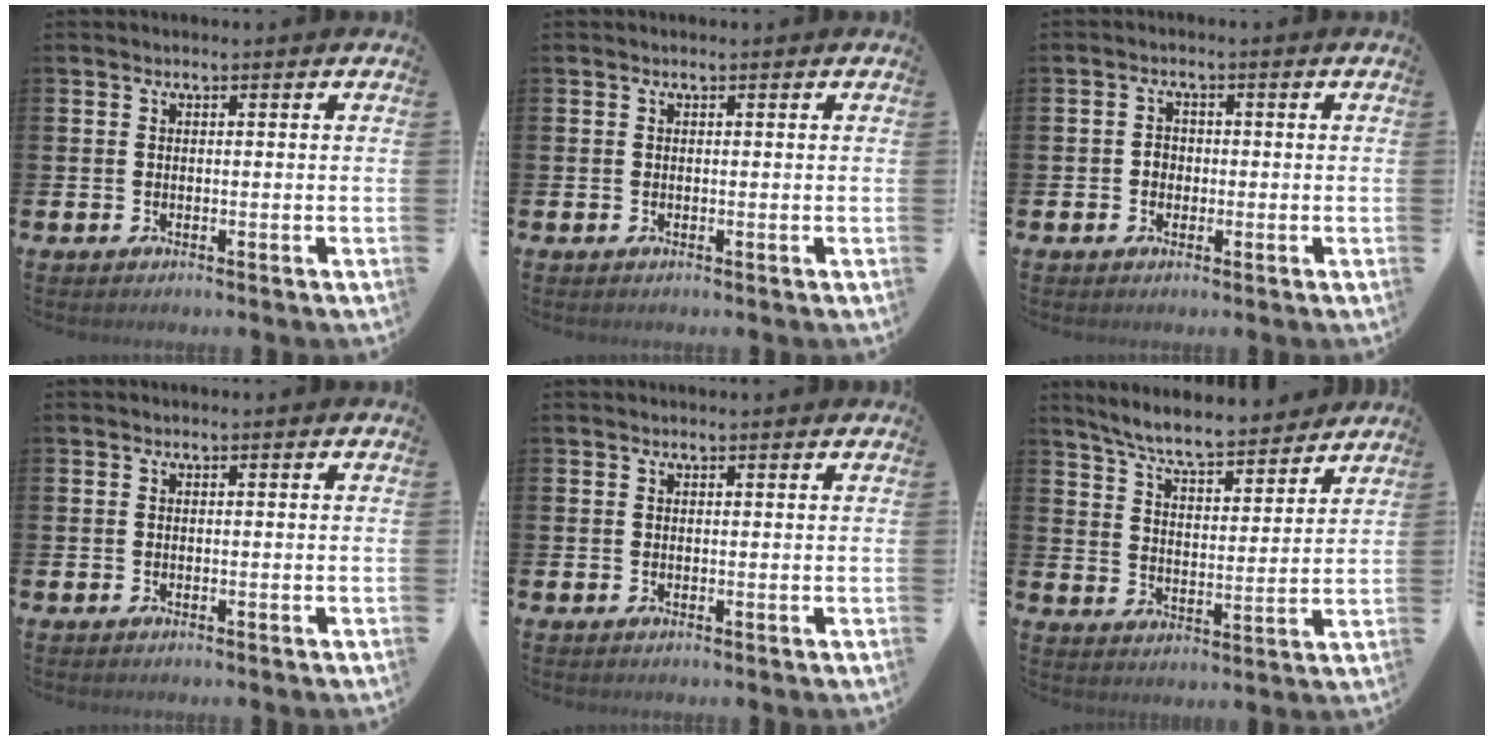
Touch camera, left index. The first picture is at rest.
{"total": 0.0}
{"total": 1.8, "force": [-0.3, 1.6, 0.7], "torque": [-0.006, 0.004, -0.010]}
{"total": 0.0}
{"total": 0.6, "force": [0.6, 0.0, 0.1], "torque": [0.010, -0.005, 0.008]}
{"total": 7.4, "force": [7.0, 0.8, 2.3], "torque": [-0.072, -0.045, 0.122]}